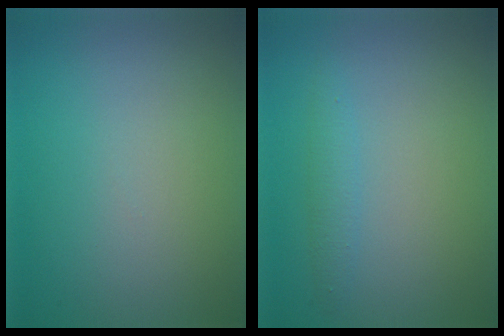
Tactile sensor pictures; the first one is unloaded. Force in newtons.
{"total": 1.3, "press": 1.3, "slide": 0.0}